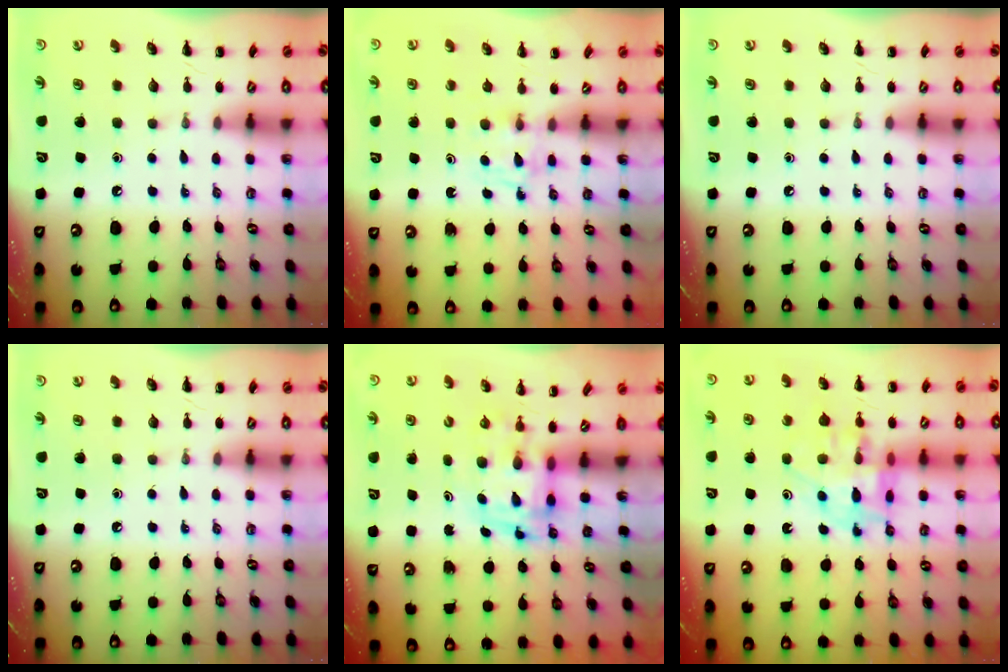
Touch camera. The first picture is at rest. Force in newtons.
{"total": 3.6, "press": 3.3, "slide": 1.3}
{"total": 0.0}
{"total": 0.0}
{"total": 3.5, "press": 3.5, "slide": 0.6}
{"total": 14.0, "press": 13.6, "slide": 3.5}